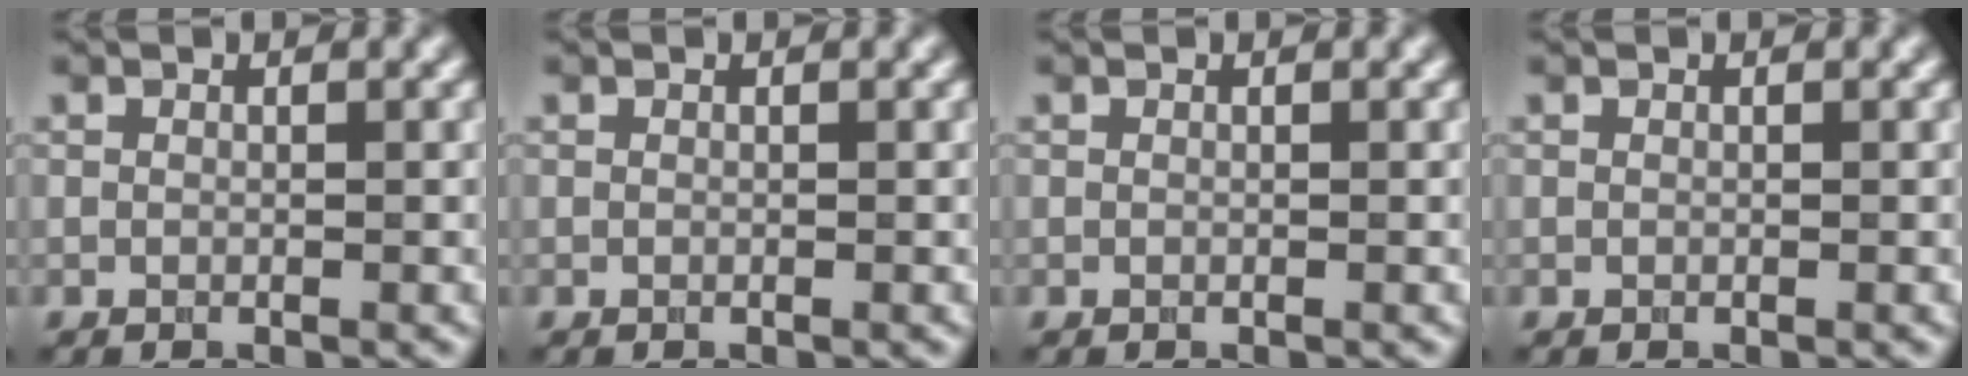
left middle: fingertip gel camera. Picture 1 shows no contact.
{"total": 0.0}
{"total": 0.0}
{"total": 0.0}